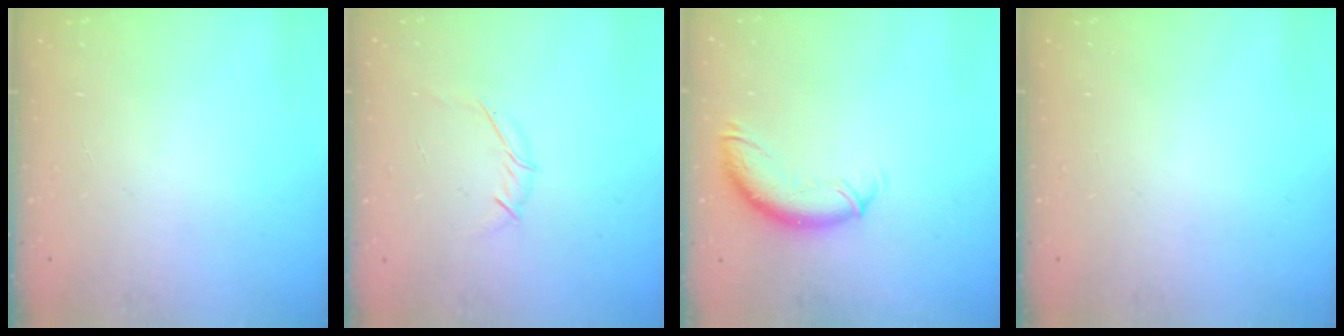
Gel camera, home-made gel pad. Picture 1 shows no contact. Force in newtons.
{"total": 3.8, "press": 3.7, "slide": 1.0}
{"total": 10.4, "press": 10.3, "slide": 0.9}
{"total": 0.0}